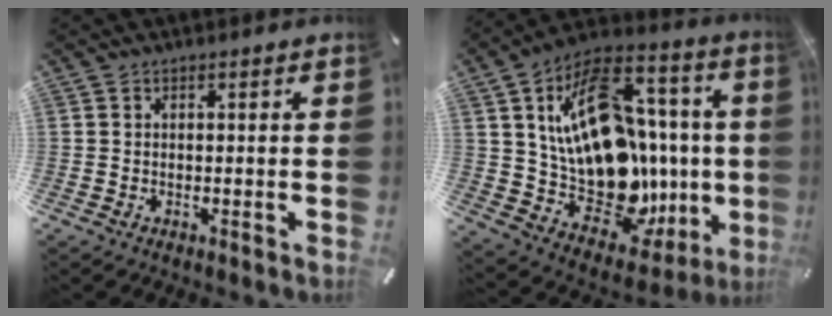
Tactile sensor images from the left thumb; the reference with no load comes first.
{"total": 25.4, "force": [0.8, 16.8, 19.1], "torque": [-0.323, -0.043, 0.035]}